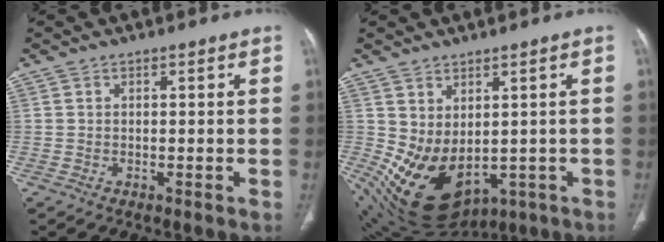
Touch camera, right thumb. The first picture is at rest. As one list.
[{"total": 13.7, "force": [-1.5, 9.1, 10.1], "torque": [-0.164, -0.010, 0.015]}]